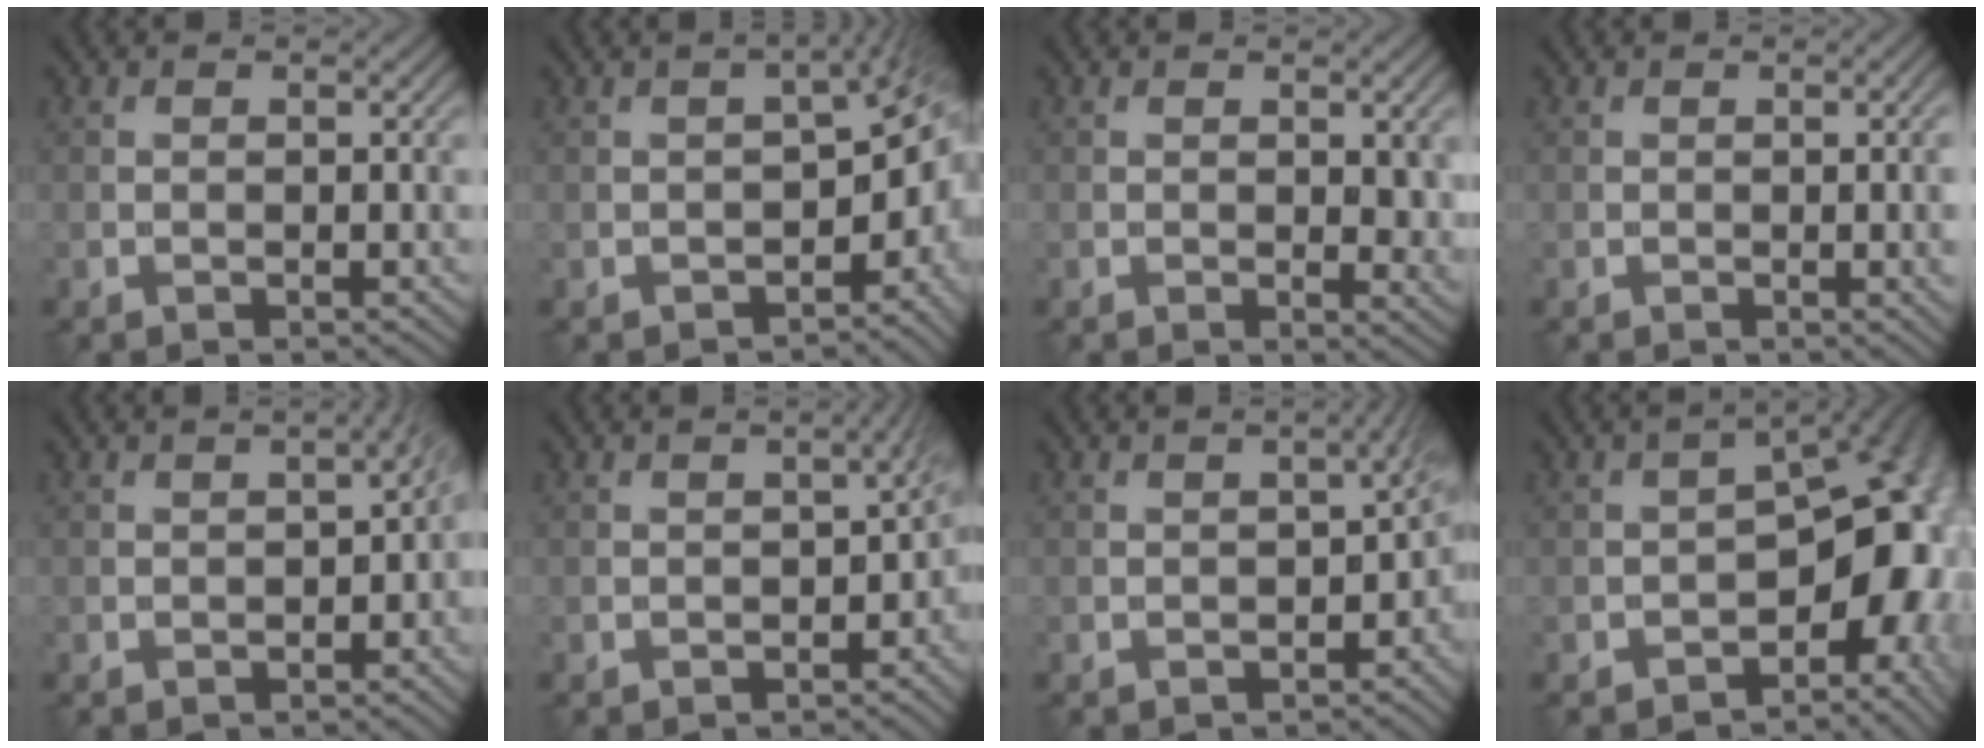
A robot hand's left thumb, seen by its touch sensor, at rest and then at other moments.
{"total": 8.5, "force": [-3.2, 3.6, 7.1], "torque": [-0.090, -0.022, -0.034]}
{"total": 3.2, "force": [0.3, 1.1, 3.0], "torque": [-0.049, -0.009, 0.013]}
{"total": 3.9, "force": [-0.2, 1.2, 3.7], "torque": [-0.039, -0.003, 0.003]}
{"total": 2.6, "force": [-0.6, 0.8, 2.4], "torque": [-0.029, -0.003, 0.000]}
{"total": 3.2, "force": [-1.0, 1.1, 2.8], "torque": [-0.034, -0.007, -0.005]}
{"total": 3.7, "force": [-1.1, 1.3, 3.3], "torque": [-0.038, -0.009, -0.005]}
{"total": 14.4, "force": [-4.2, 8.1, 11.1], "torque": [-0.103, -0.026, -0.033]}